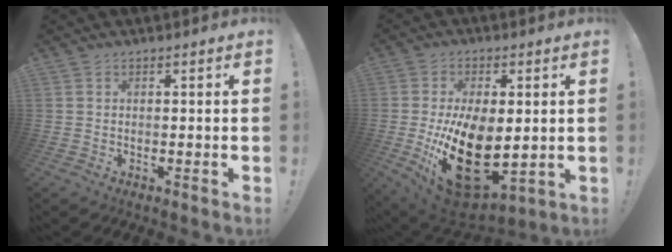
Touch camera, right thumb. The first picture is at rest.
{"total": 22.0, "force": [-2.0, 12.7, 17.8], "torque": [-0.312, -0.012, -0.015]}